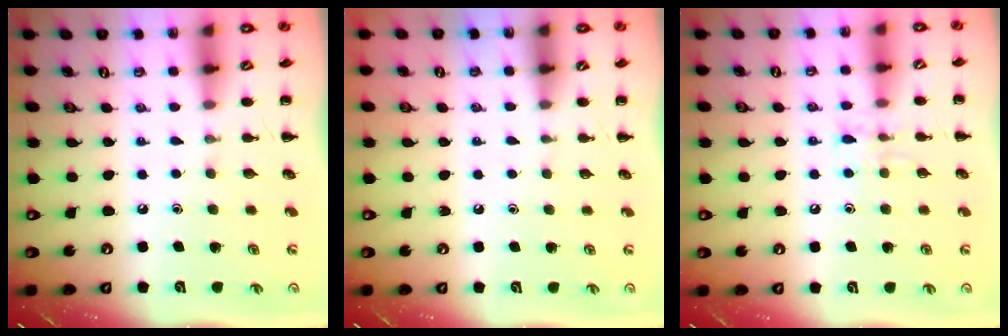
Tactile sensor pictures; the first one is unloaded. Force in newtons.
{"total": 0.0}
{"total": 6.4, "press": 6.3, "slide": 1.1}